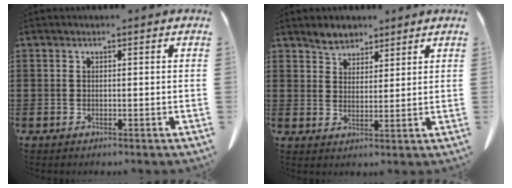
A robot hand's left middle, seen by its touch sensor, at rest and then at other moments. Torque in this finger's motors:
{"motor_torque": [0.29, 0.24, 0.03, 0.02]}